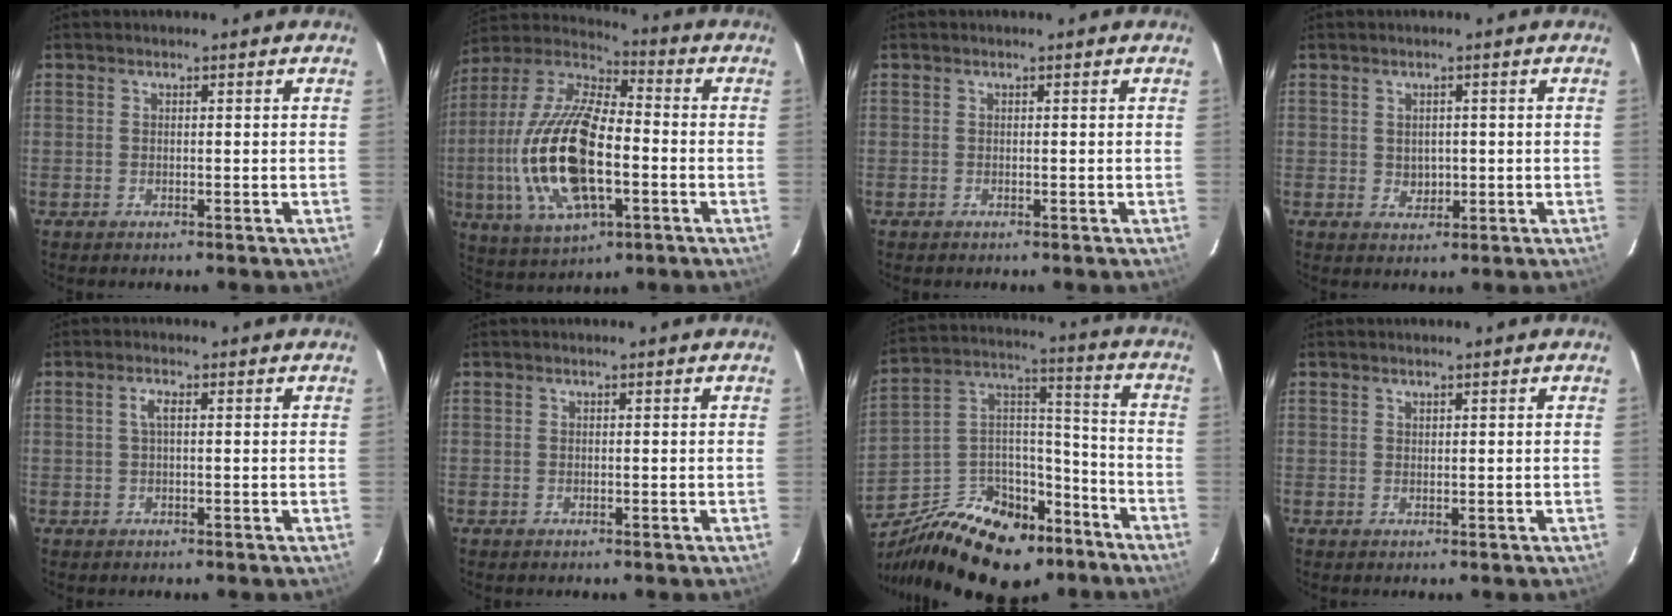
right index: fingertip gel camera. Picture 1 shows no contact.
{"total": 22.1, "force": [-4.0, 9.6, 19.5], "torque": [-0.408, -0.008, -0.074]}
{"total": 0.0}
{"total": 2.6, "force": [0.1, 2.3, 1.2], "torque": [-0.016, 0.001, 0.008]}
{"total": 1.9, "force": [0.4, 0.5, 1.8], "torque": [-0.036, 0.005, 0.005]}
{"total": 0.0}
{"total": 24.8, "force": [-15.7, 14.3, 12.7], "torque": [-0.264, 0.046, -0.229]}
{"total": 0.5, "force": [0.5, 0.2, 0.0], "torque": [0.000, 0.001, 0.010]}